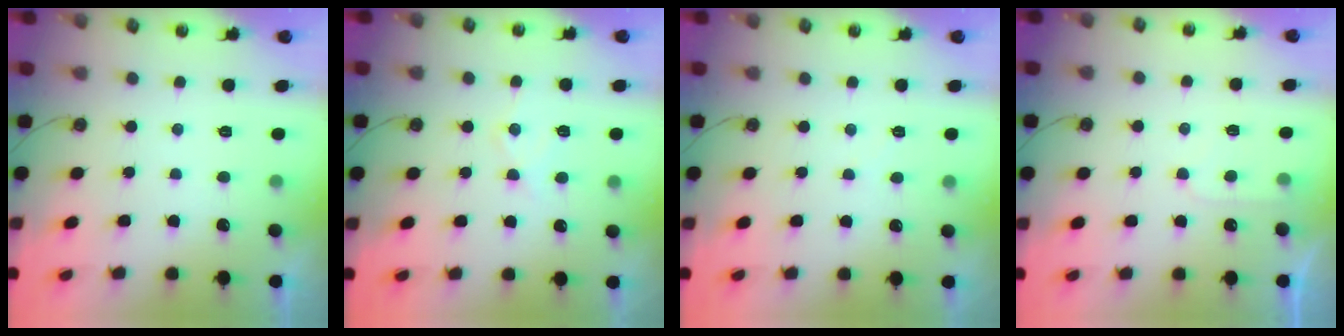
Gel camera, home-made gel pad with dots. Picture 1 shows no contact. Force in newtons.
{"total": 8.4, "press": 8.4, "slide": 0.6}
{"total": 4.1, "press": 4.0, "slide": 0.8}
{"total": 5.0, "press": 4.9, "slide": 0.5}